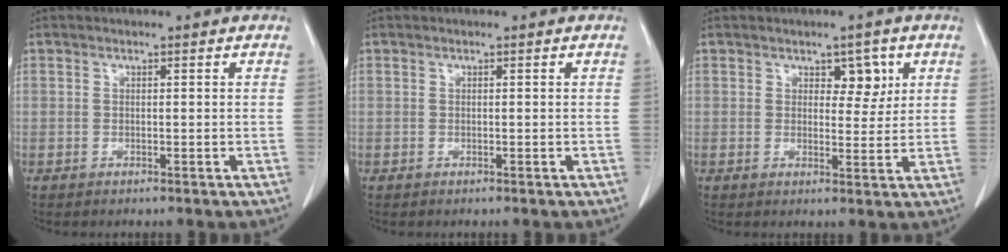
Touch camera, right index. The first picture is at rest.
{"total": 0.0}
{"total": 3.7, "force": [1.7, 2.1, 2.5], "torque": [-0.026, 0.002, 0.024]}